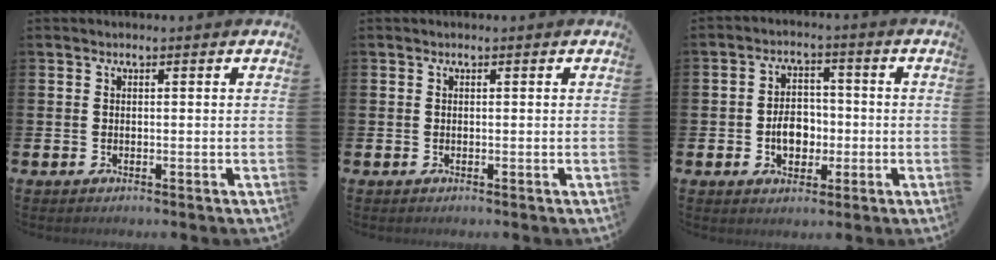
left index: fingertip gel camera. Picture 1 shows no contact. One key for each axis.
{"total": 0.0}
{"total": 4.7, "fx": -1.0, "fy": 3.4, "fz": 3.1, "tx": -0.043, "ty": 0.000, "tz": -0.024}